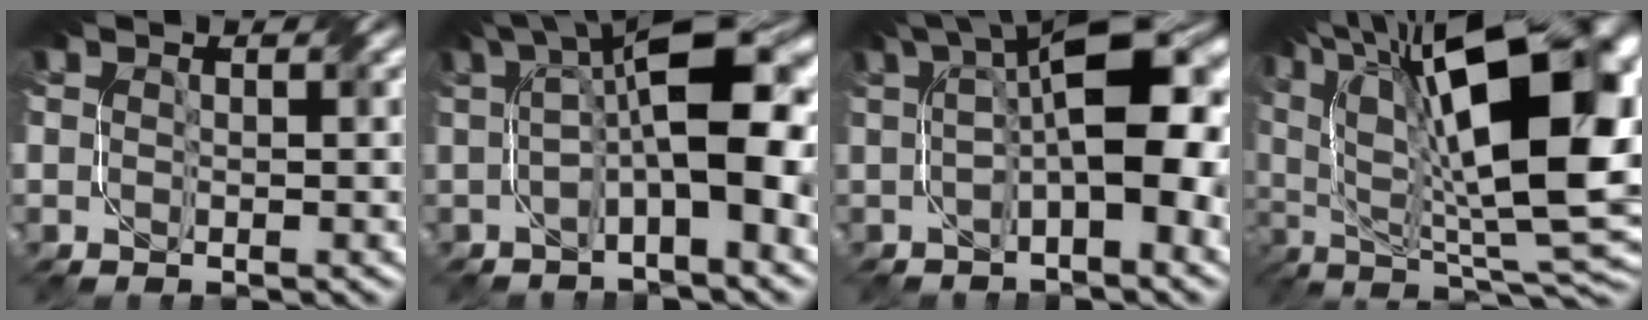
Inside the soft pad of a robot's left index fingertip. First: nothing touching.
{"total": 12.2, "force": [0.7, 4.2, 11.4], "torque": [-0.167, 0.024, 0.005]}
{"total": 10.7, "force": [0.7, 3.6, 10.1], "torque": [-0.150, 0.020, 0.007]}
{"total": 19.1, "force": [4.7, 7.7, 16.9], "torque": [-0.271, 0.020, 0.086]}